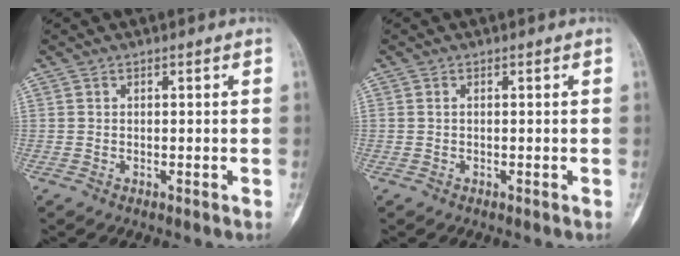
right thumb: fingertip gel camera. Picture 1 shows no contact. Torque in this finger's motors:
{"motor_torque": [0.10, -0.07, -0.12, 0.30, -0.05]}